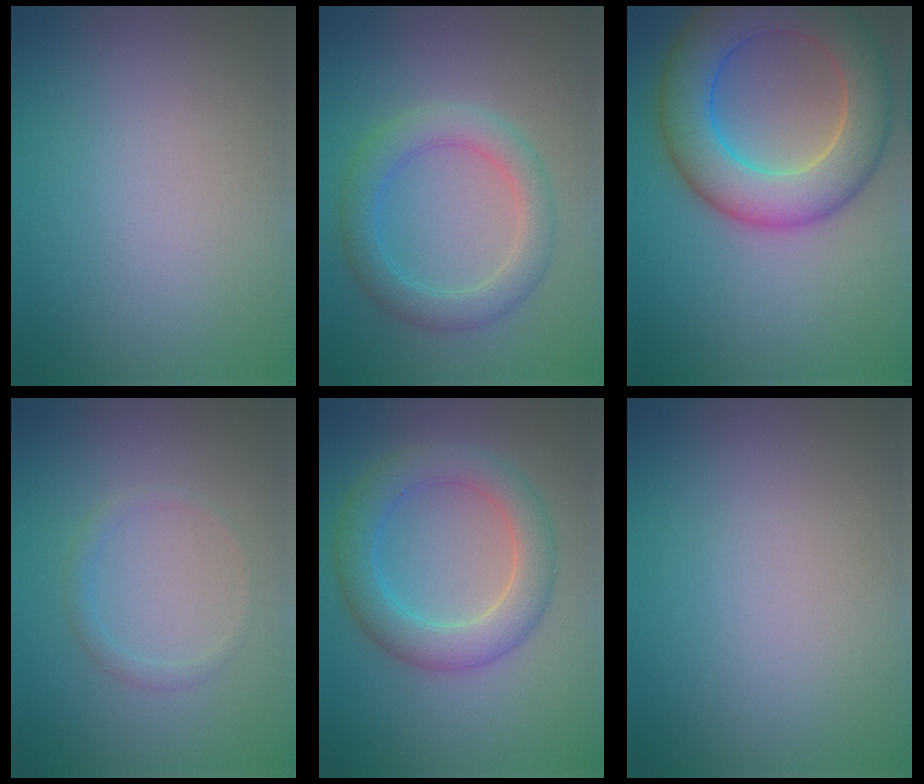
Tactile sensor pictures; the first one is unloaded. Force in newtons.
{"total": 3.9, "press": 3.9, "slide": 0.2}
{"total": 8.7, "press": 8.7, "slide": 0.3}
{"total": 1.1, "press": 1.1, "slide": 0.1}
{"total": 4.9, "press": 4.9, "slide": 0.1}
{"total": 0.0}